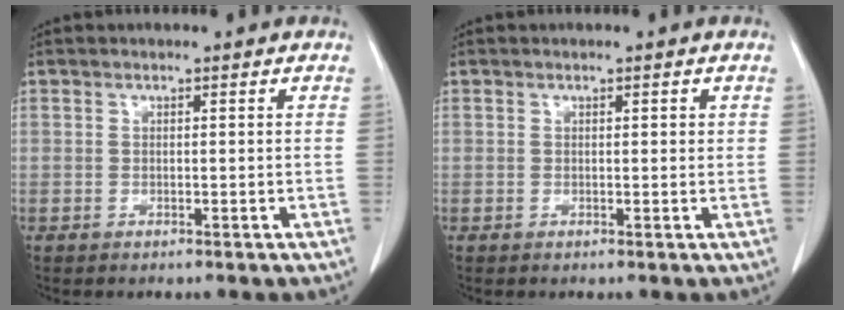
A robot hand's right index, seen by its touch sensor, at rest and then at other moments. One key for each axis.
{"total": 0.9, "fx": 0.4, "fy": 0.4, "fz": 0.7, "tx": -0.008, "ty": 0.001, "tz": 0.004}